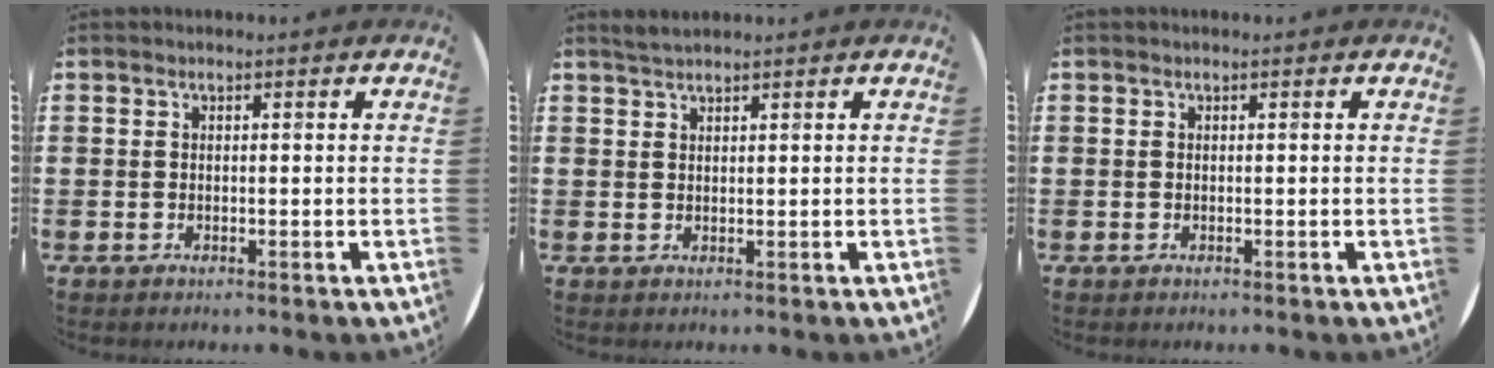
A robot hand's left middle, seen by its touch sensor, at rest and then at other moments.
{"total": 1.4, "force": [1.3, 0.0, 0.3], "torque": [-0.006, 0.002, 0.025]}
{"total": 0.0}